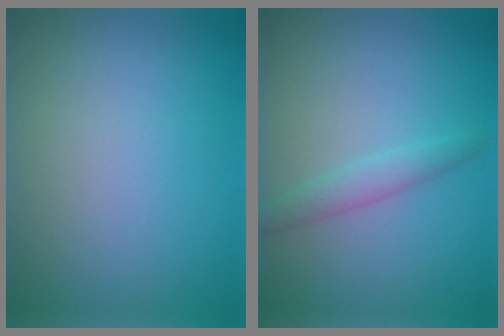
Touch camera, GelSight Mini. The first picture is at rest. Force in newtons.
{"total": 1.7, "press": 1.7, "slide": 0.1}